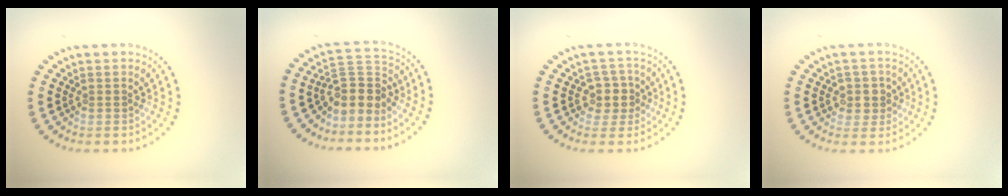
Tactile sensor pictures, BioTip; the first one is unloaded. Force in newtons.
{"total": 3.2, "press": 2.4, "slide": 2.1}
{"total": 2.5, "press": 2.2, "slide": 1.2}
{"total": 2.1, "press": 2.0, "slide": 0.7}